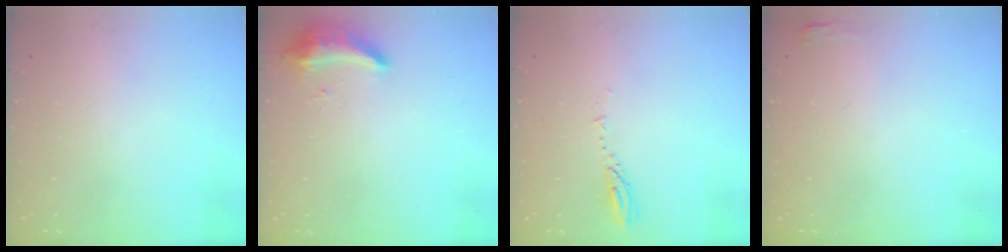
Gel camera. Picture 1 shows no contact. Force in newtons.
{"total": 8.3, "press": 8.3, "slide": 0.2}
{"total": 3.2, "press": 3.2, "slide": 0.3}
{"total": 2.7, "press": 2.6, "slide": 0.8}